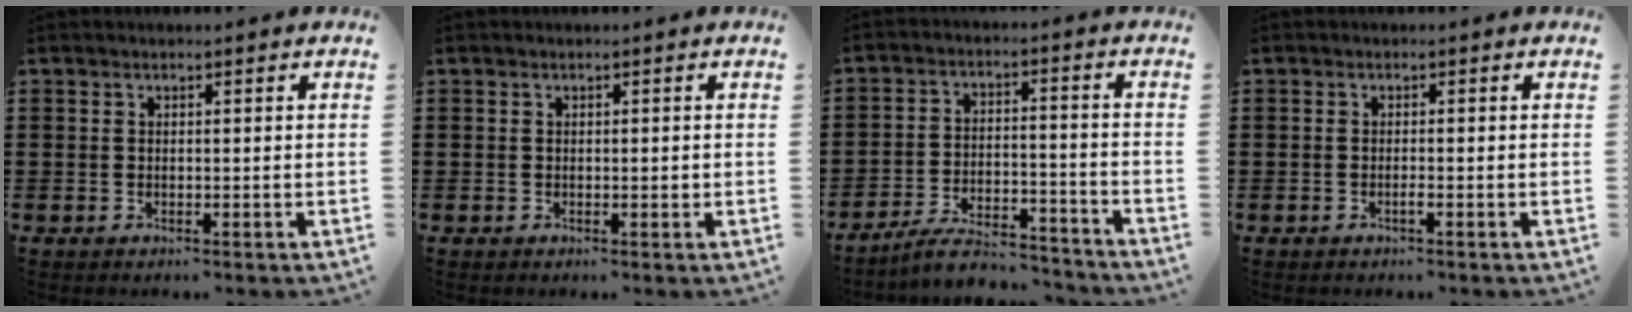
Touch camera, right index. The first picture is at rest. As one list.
[{"total": 0.7, "force": [-0.1, 0.2, 0.7], "torque": [-0.013, -0.002, -0.001]}, {"total": 6.5, "force": [-6.1, 0.8, 2.3], "torque": [-0.047, 0.006, -0.117]}, {"total": 0.9, "force": [-0.5, -0.1, 0.7], "torque": [-0.013, -0.005, -0.009]}]